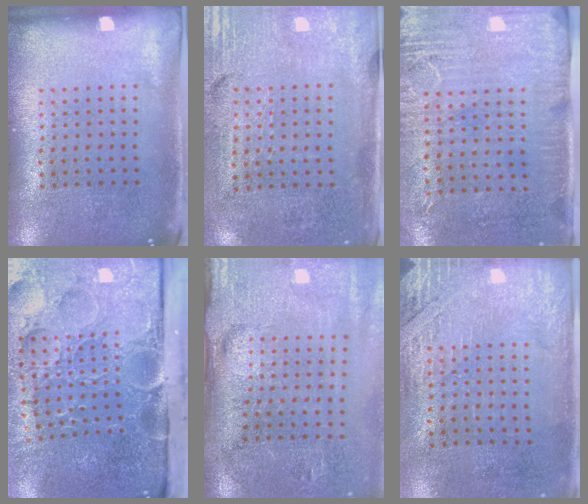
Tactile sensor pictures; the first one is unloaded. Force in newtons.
{"total": 3.4, "press": 2.9, "slide": 1.7}
{"total": 2.9, "press": 2.4, "slide": 1.6}
{"total": 5.5, "press": 4.2, "slide": 3.5}
{"total": 4.5, "press": 3.6, "slide": 2.6}
{"total": 2.8, "press": 2.4, "slide": 1.4}